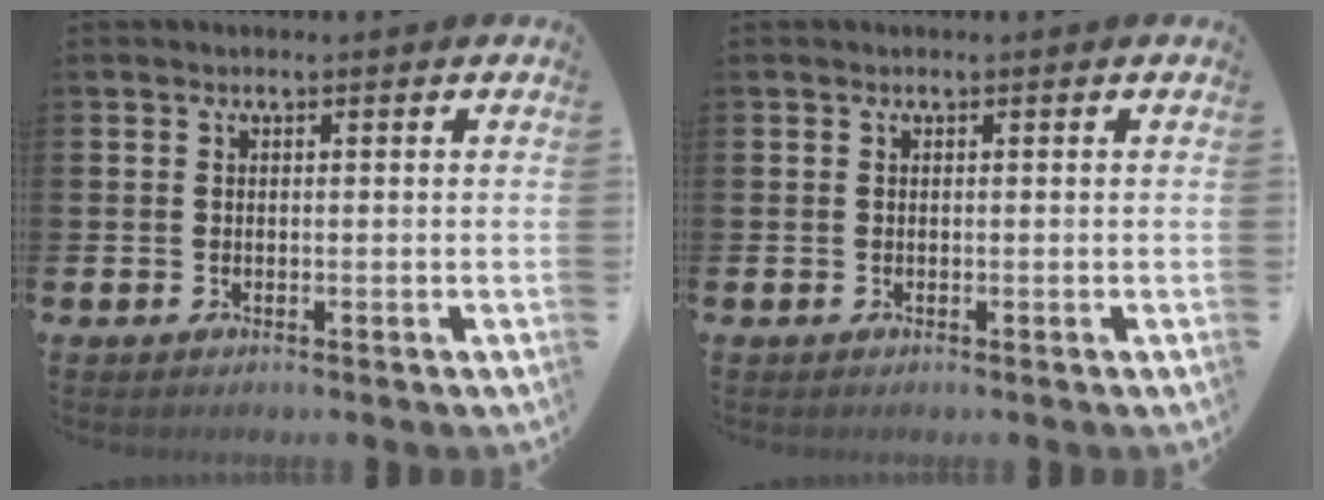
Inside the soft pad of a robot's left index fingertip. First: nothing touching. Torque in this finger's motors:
{"motor_torque": [0.00, 0.00, 0.00, 0.00]}